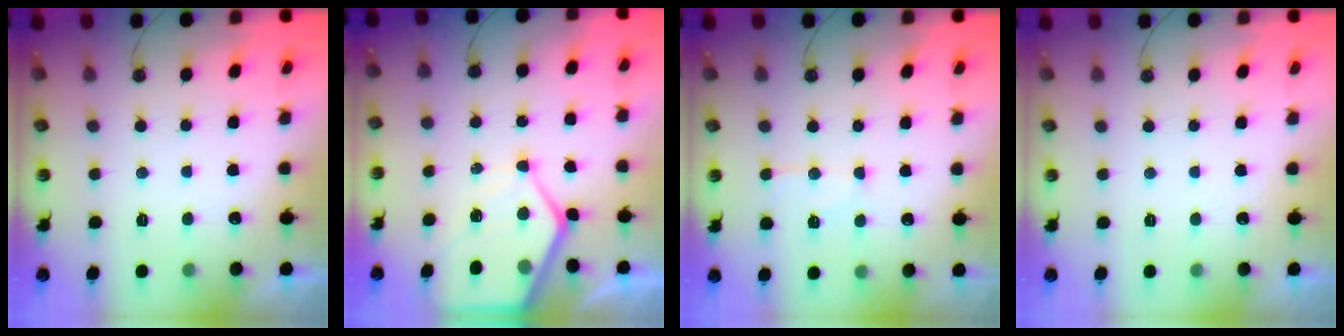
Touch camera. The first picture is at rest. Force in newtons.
{"total": 9.8, "press": 9.8, "slide": 0.9}
{"total": 8.6, "press": 8.6, "slide": 0.8}
{"total": 0.0}